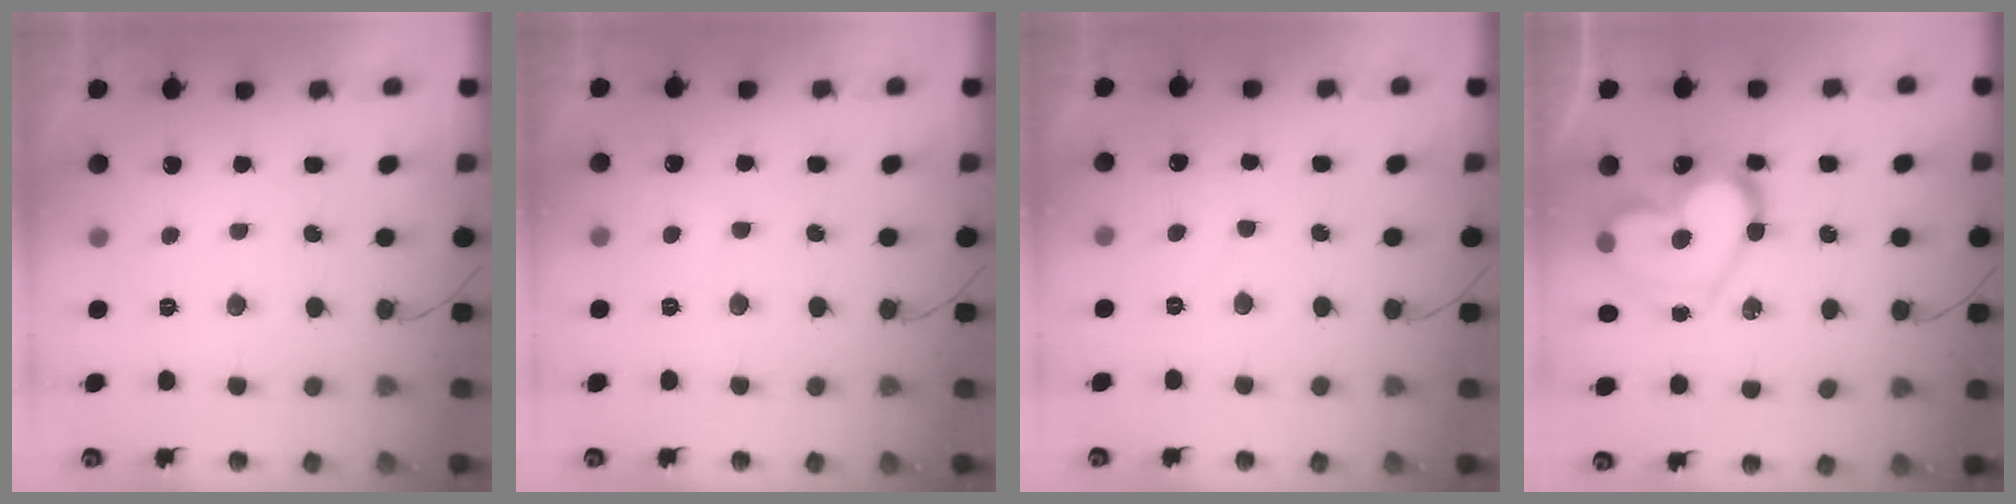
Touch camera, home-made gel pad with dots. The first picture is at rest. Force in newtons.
{"total": 3.4, "press": 3.4, "slide": 0.2}
{"total": 6.0, "press": 6.0, "slide": 0.5}
{"total": 20.6, "press": 20.5, "slide": 1.8}